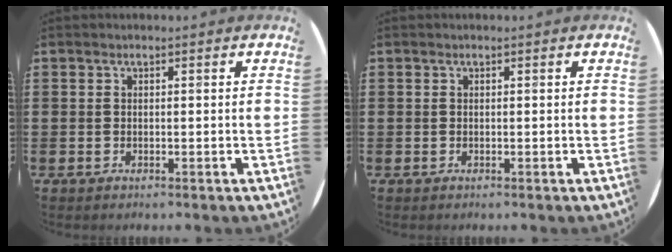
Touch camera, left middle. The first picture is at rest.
{"total": 0.0}